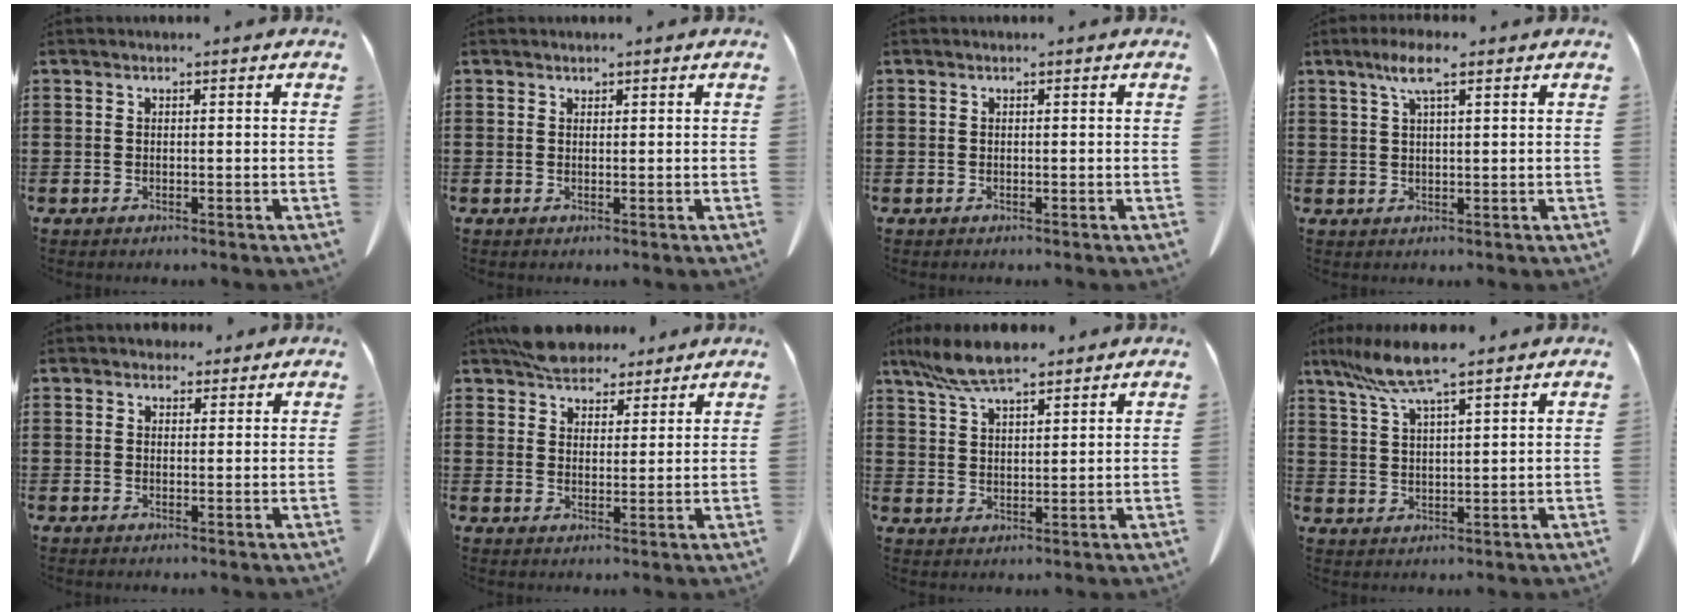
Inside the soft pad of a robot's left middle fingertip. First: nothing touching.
{"total": 0.6, "force": [0.6, 0.2, 0.0], "torque": [-0.001, 0.001, 0.012]}
{"total": 0.0}
{"total": 4.9, "force": [2.7, 1.0, 4.0], "torque": [-0.085, 0.006, 0.046]}
{"total": 2.5, "force": [2.1, 1.3, 0.5], "torque": [-0.008, 0.003, 0.039]}
{"total": 6.0, "force": [5.4, 2.2, 1.2], "torque": [-0.041, -0.008, 0.107]}
{"total": 7.9, "force": [6.4, 1.8, 4.2], "torque": [-0.100, -0.008, 0.121]}
{"total": 7.8, "force": [5.7, 0.5, 5.3], "torque": [-0.125, -0.016, 0.100]}